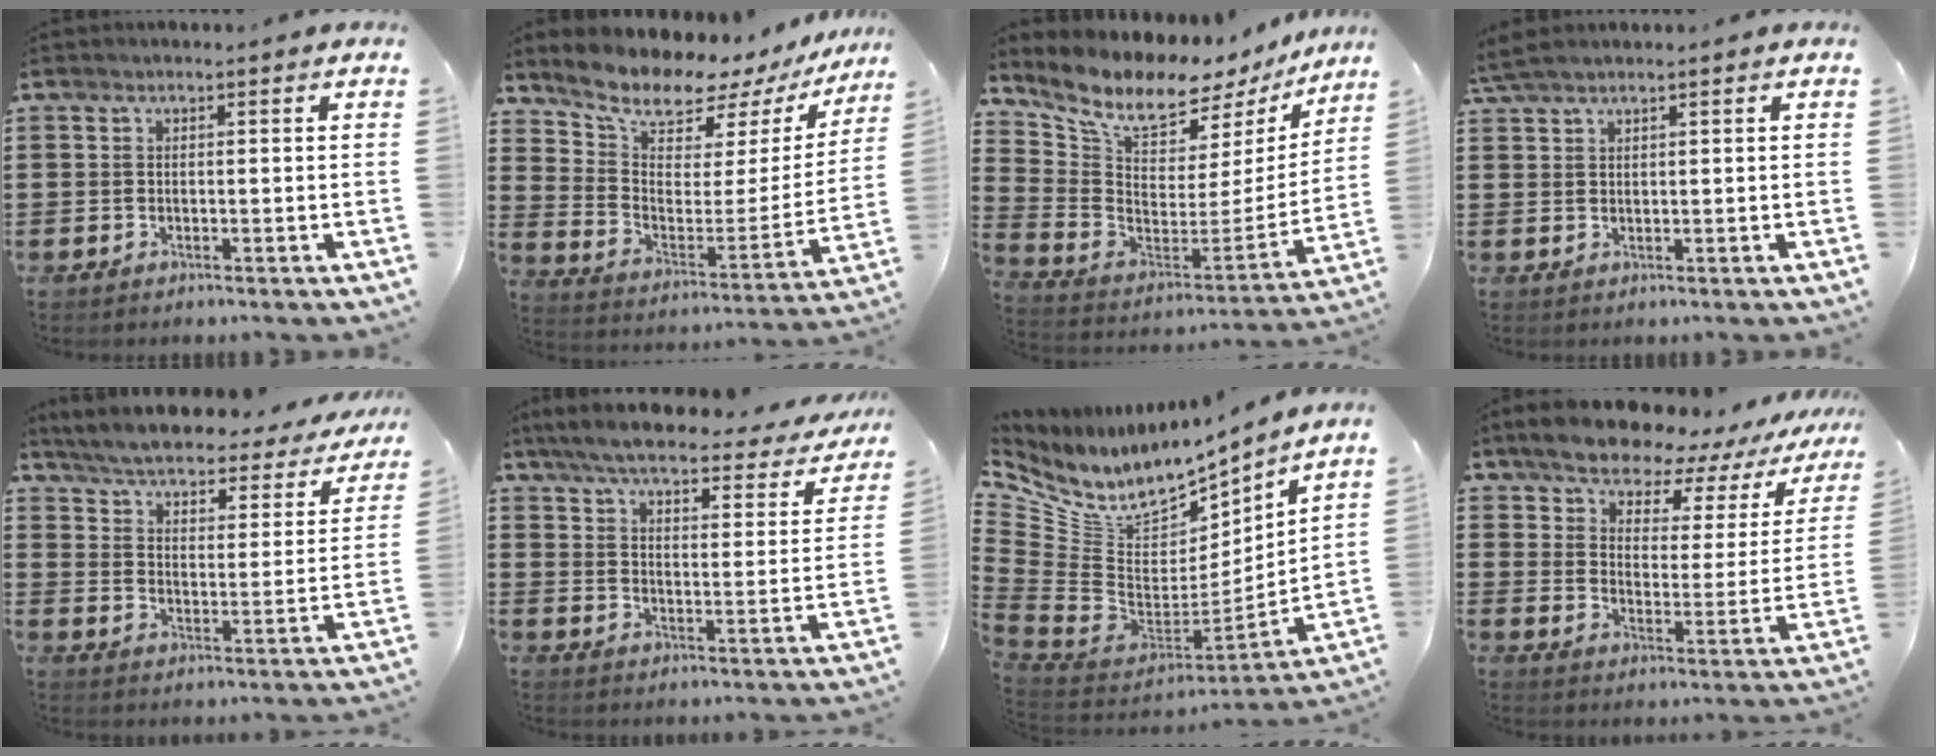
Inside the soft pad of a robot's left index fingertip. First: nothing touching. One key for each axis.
{"total": 9.5, "fx": 8.8, "fy": 2.1, "fz": 2.6, "tx": -0.086, "ty": -0.069, "tz": 0.148}
{"total": 9.4, "fx": 7.8, "fy": 3.2, "fz": 4.1, "tx": -0.108, "ty": -0.063, "tz": 0.132}
{"total": 2.2, "fx": 1.8, "fy": 0.1, "fz": 1.3, "tx": -0.028, "ty": 0.002, "tz": 0.034}
{"total": 4.4, "fx": 4.2, "fy": 0.0, "fz": 1.3, "tx": -0.049, "ty": -0.034, "tz": 0.066}
{"total": 5.9, "fx": 5.3, "fy": 0.6, "fz": 2.5, "tx": -0.075, "ty": -0.033, "tz": 0.089}
{"total": 9.2, "fx": 6.8, "fy": 4.8, "fz": 4.0, "tx": -0.130, "ty": -0.064, "tz": 0.121}
{"total": 7.3, "fx": 6.8, "fy": 1.8, "fz": 2.1, "tx": -0.071, "ty": -0.049, "tz": 0.116}